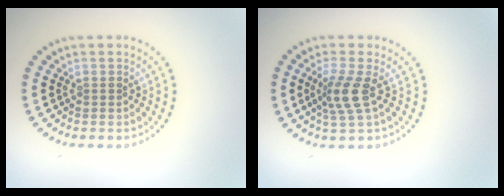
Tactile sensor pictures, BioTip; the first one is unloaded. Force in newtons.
{"total": 2.9, "press": 2.2, "slide": 1.9}